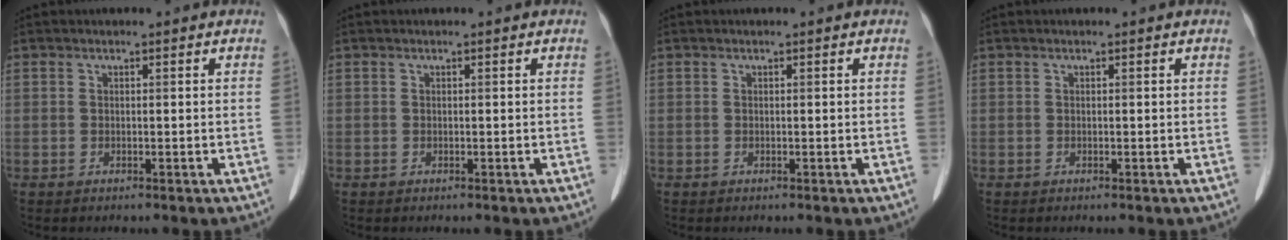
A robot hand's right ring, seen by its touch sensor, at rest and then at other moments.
{"total": 0.0}
{"total": 0.0}
{"total": 0.0}